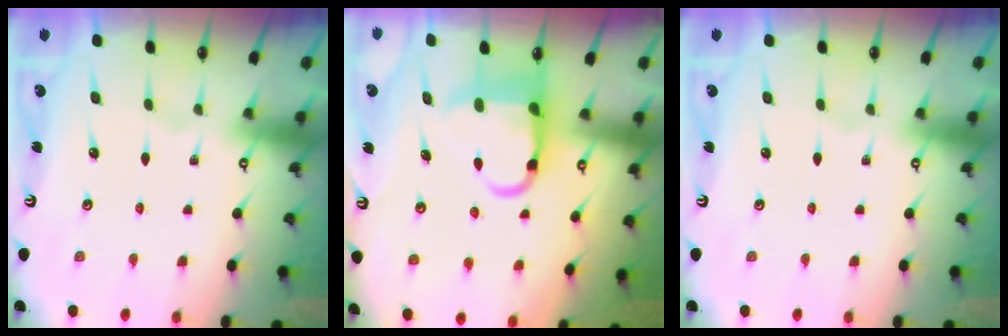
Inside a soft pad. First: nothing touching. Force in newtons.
{"total": 8.2, "press": 8.0, "slide": 2.0}
{"total": 0.0}